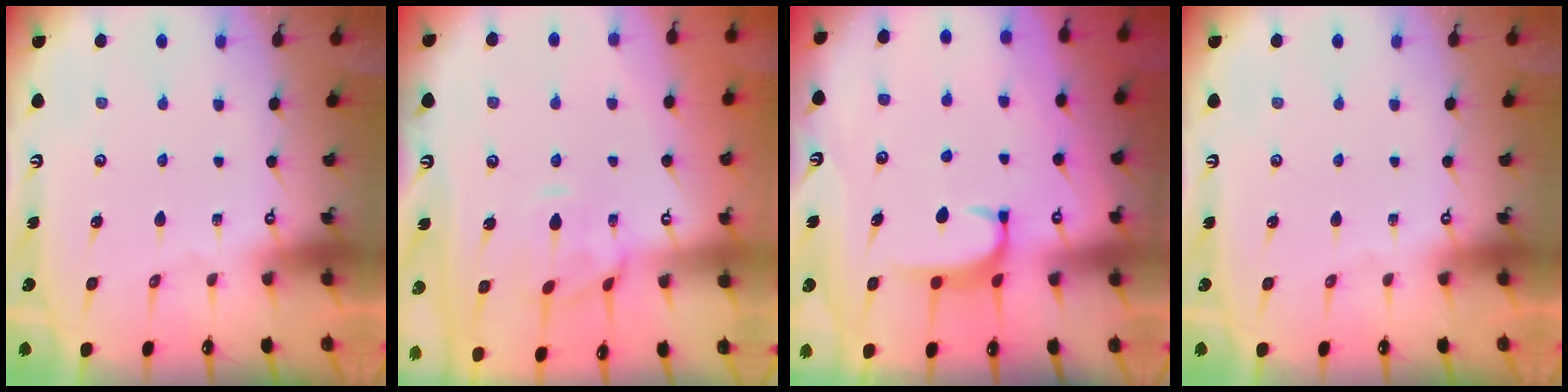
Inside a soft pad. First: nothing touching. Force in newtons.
{"total": 1.3, "press": 0.9, "slide": 0.9}
{"total": 1.8, "press": 1.8, "slide": 0.5}
{"total": 0.0}